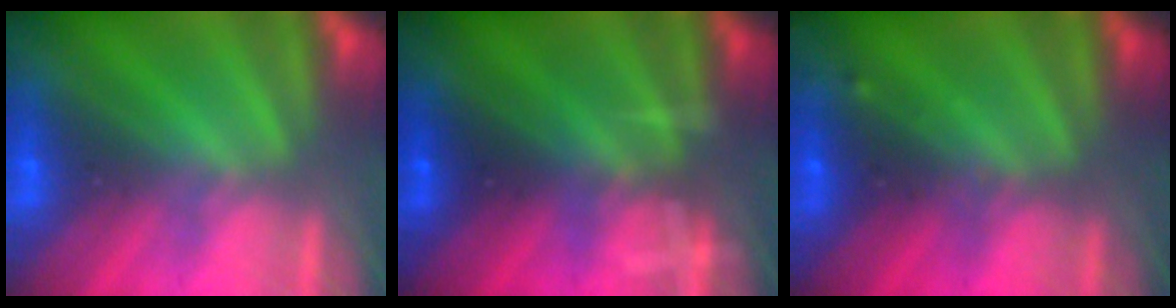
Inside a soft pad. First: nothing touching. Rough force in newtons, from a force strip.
{"total": 3.1}
{"total": 2.7}